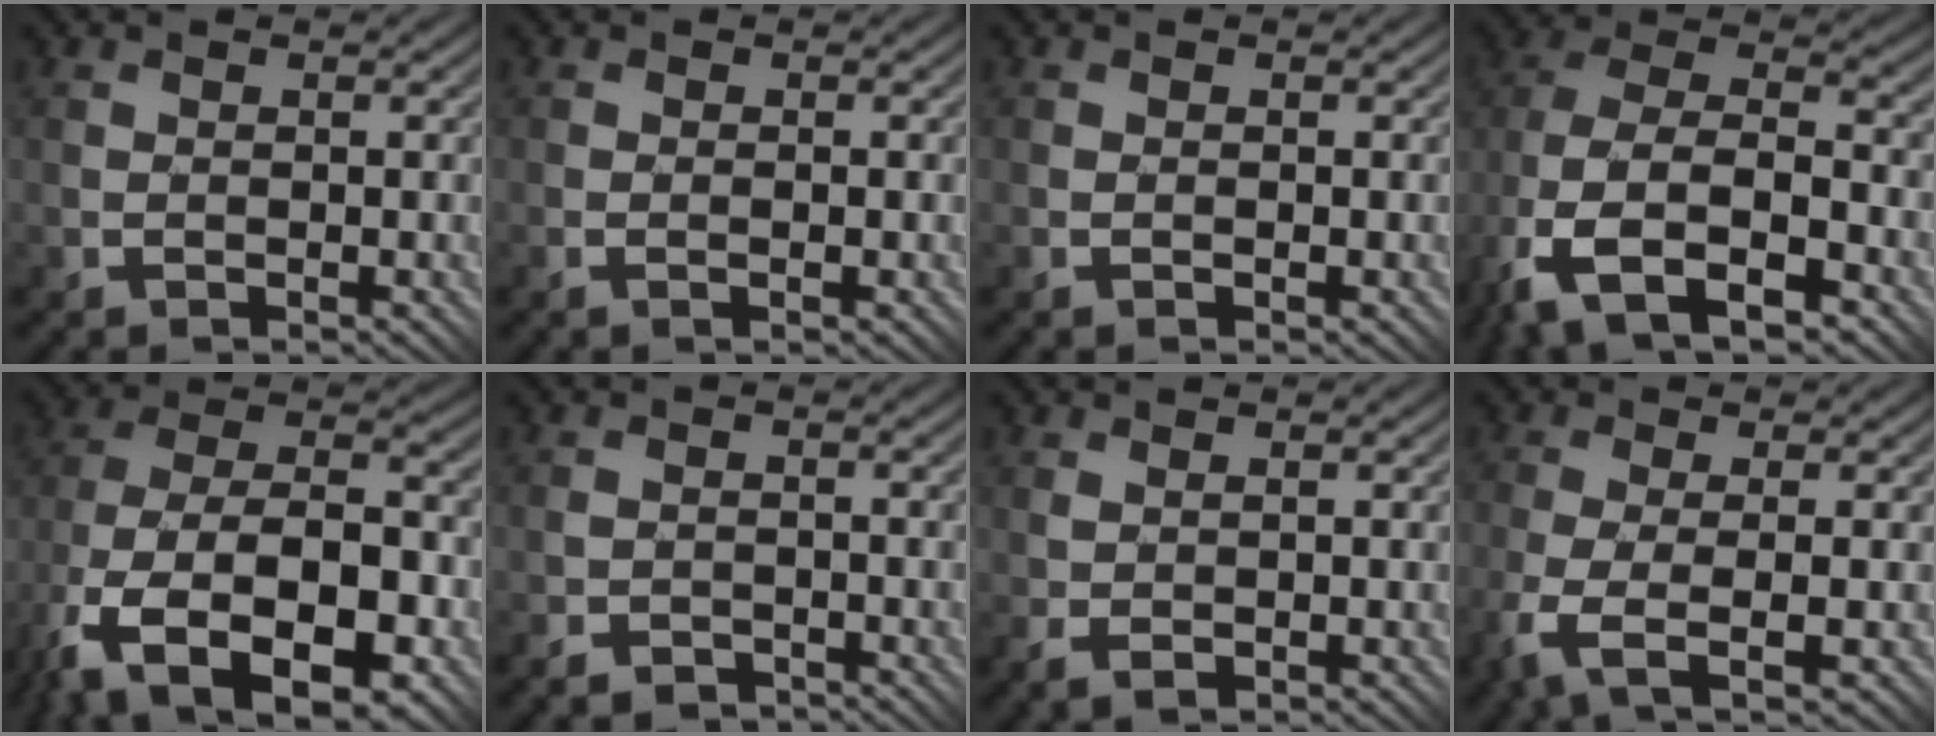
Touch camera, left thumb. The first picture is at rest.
{"total": 0.9, "force": [-0.4, 0.0, 0.8], "torque": [-0.012, 0.002, -0.004]}
{"total": 0.0}
{"total": 13.3, "force": [-7.2, 6.3, 9.3], "torque": [-0.212, -0.018, -0.143]}
{"total": 15.4, "force": [-8.3, 7.8, 10.4], "torque": [-0.206, -0.009, -0.156]}
{"total": 1.7, "force": [-1.4, 0.9, 0.3], "torque": [-0.009, 0.001, -0.034]}
{"total": 2.1, "force": [0.0, 1.0, 1.8], "torque": [-0.039, -0.003, 0.004]}
{"total": 5.8, "force": [-2.5, 1.8, 5.0], "torque": [-0.126, -0.010, -0.047]}